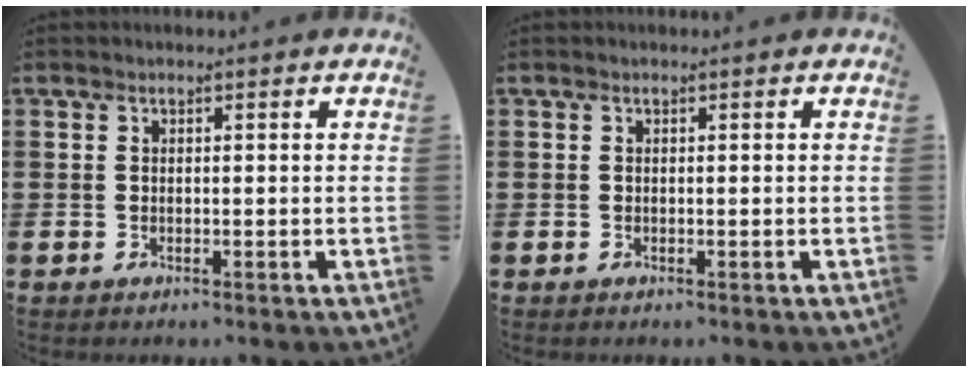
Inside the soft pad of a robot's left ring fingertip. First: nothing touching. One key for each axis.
{"total": 0.0}